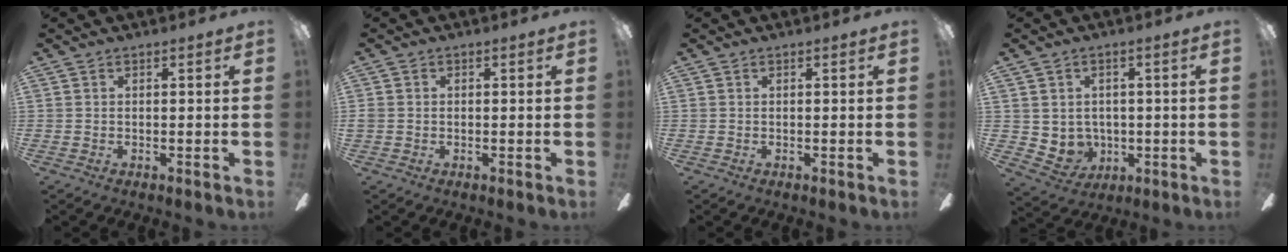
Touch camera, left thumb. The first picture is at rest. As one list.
[{"total": 1.0, "force": [-0.4, 0.8, 0.4], "torque": [-0.006, 0.004, -0.009]}, {"total": 0.0}, {"total": 4.7, "force": [1.0, 4.5, 0.6], "torque": [-0.034, -0.013, 0.022]}]